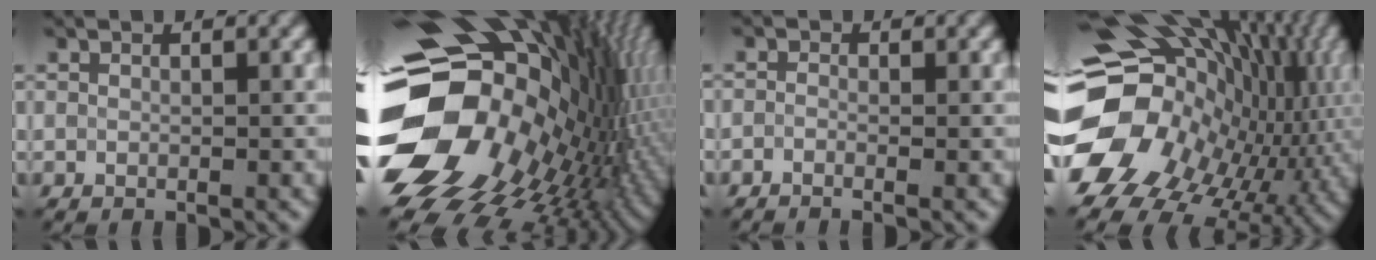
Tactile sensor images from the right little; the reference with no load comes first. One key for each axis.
{"total": 20.1, "fx": -0.8, "fy": 14.1, "fz": 14.2, "tx": -0.287, "ty": -0.031, "tz": -0.005}
{"total": 0.9, "fx": -0.5, "fy": 0.3, "fz": 0.8, "tx": -0.015, "ty": -0.010, "tz": -0.017}
{"total": 19.0, "fx": -1.2, "fy": 14.4, "fz": 12.4, "tx": -0.263, "ty": -0.041, "tz": 0.009}